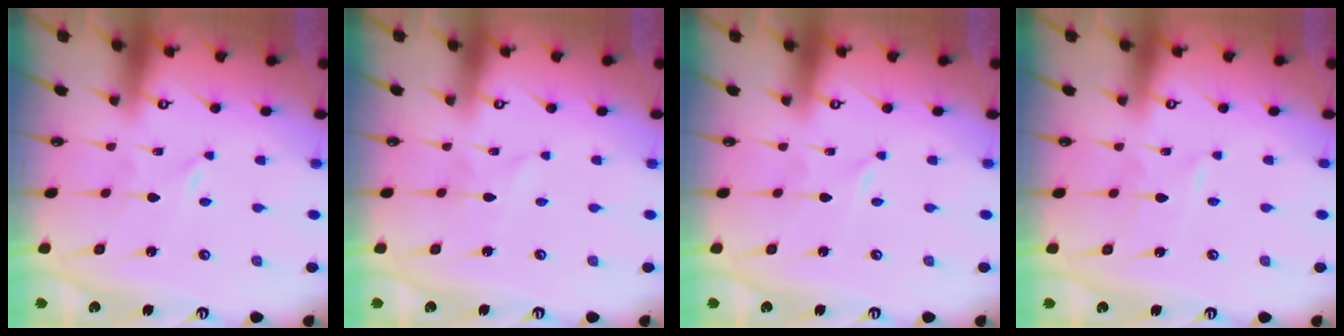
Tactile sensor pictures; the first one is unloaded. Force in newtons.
{"total": 1.7, "press": 1.7, "slide": 0.2}
{"total": 0.0}
{"total": 2.4, "press": 2.3, "slide": 0.3}